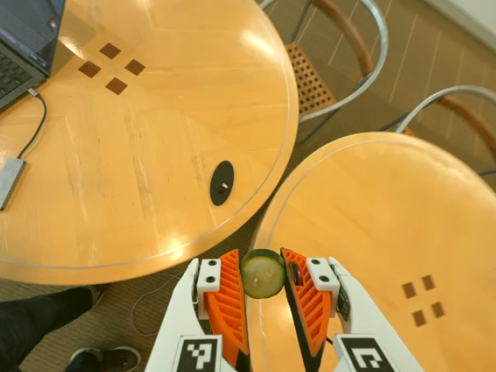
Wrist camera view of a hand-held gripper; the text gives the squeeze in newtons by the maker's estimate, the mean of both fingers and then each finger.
{"total": 8.3, "left": 8.5, "right": 8.1}